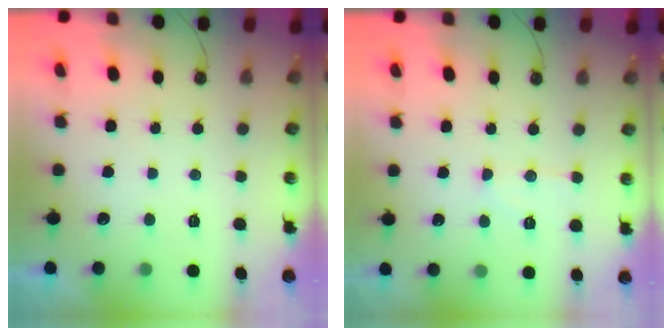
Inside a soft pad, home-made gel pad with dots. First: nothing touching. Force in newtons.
{"total": 8.4, "press": 8.3, "slide": 0.6}